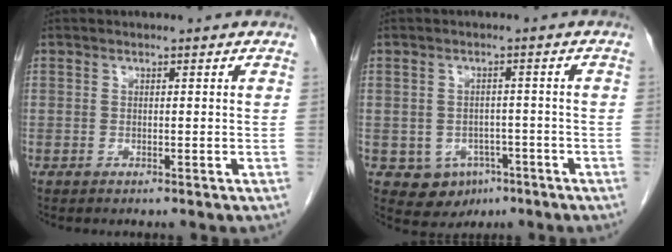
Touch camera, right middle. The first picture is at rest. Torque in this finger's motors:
{"motor_torque": [0.40, -0.29, 0.04, -0.01]}